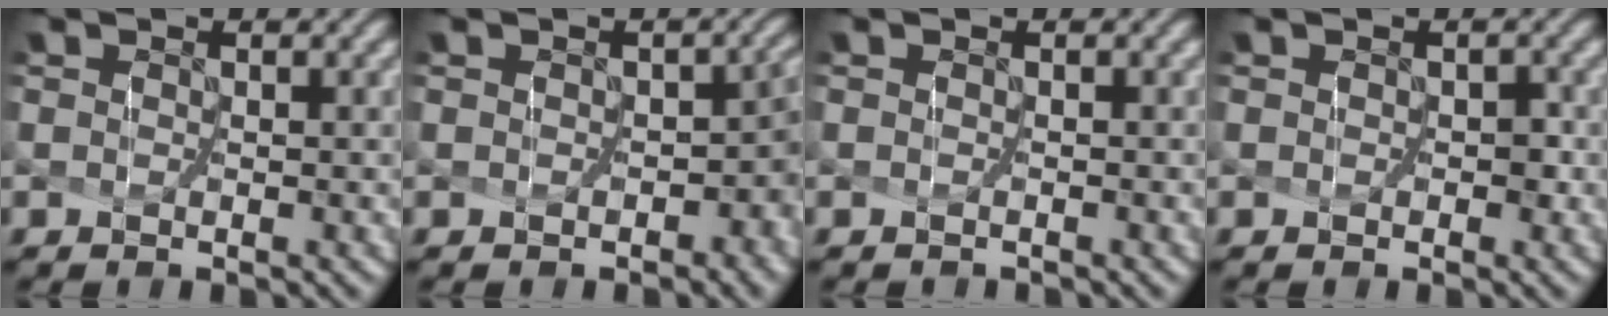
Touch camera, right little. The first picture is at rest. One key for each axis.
{"total": 5.5, "fx": -1.6, "fy": 3.4, "fz": 4.0, "tx": -0.035, "ty": -0.007, "tz": -0.026}
{"total": 0.5, "fx": -0.5, "fy": -0.1, "fz": -0.2, "tx": -0.001, "ty": -0.002, "tz": -0.005}
{"total": 1.2, "fx": -0.5, "fy": 0.9, "fz": 0.7, "tx": 0.001, "ty": -0.003, "tz": -0.003}